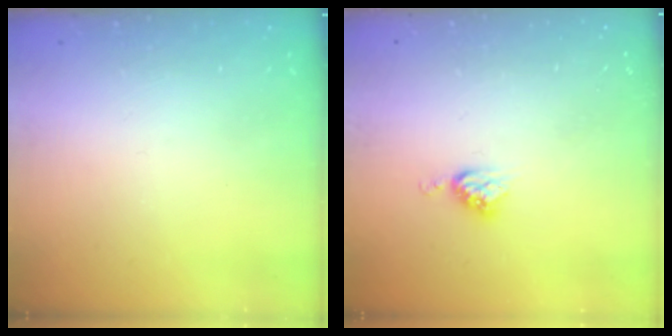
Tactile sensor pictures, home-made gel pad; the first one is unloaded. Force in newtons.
{"total": 5.8, "press": 5.8, "slide": 0.3}